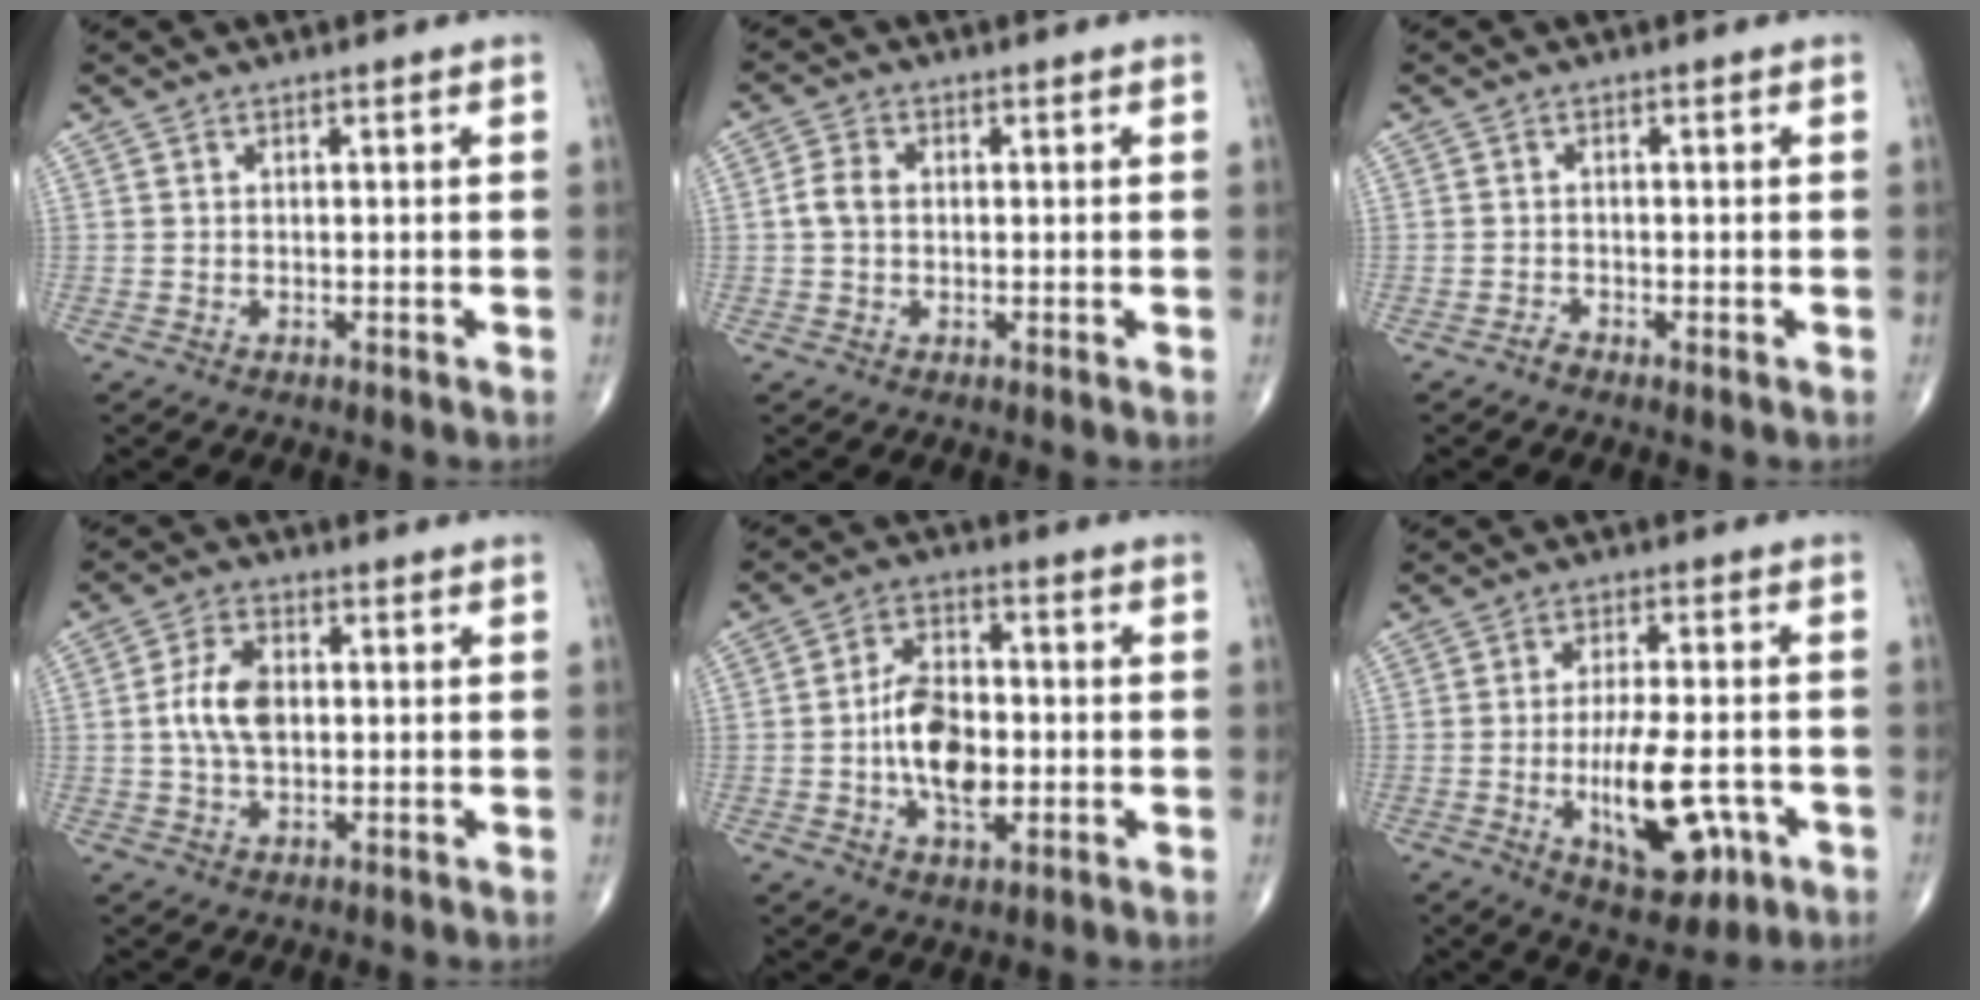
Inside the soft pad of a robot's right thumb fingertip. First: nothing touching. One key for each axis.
{"total": 3.3, "fx": 0.0, "fy": 2.4, "fz": 2.2, "tx": -0.045, "ty": 0.009, "tz": -0.006}
{"total": 0.9, "fx": -0.8, "fy": 0.2, "fz": 0.3, "tx": -0.006, "ty": -0.001, "tz": -0.020}
{"total": 7.0, "fx": 0.4, "fy": 4.4, "fz": 5.5, "tx": -0.100, "ty": 0.006, "tz": 0.005}
{"total": 11.2, "fx": -1.4, "fy": 6.4, "fz": 9.0, "tx": -0.141, "ty": 0.014, "tz": -0.029}
{"total": 13.3, "fx": -3.8, "fy": 5.5, "fz": 11.5, "tx": -0.176, "ty": 0.007, "tz": -0.051}